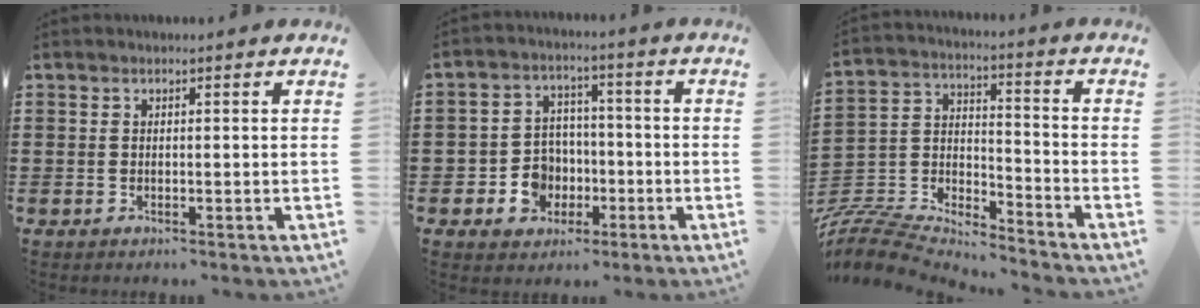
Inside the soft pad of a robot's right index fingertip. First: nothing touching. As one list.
[{"total": 6.8, "force": [-2.1, 6.0, 2.5], "torque": [-0.072, 0.016, -0.036]}, {"total": 7.8, "force": [-7.5, 1.7, 1.3], "torque": [-0.045, -0.001, -0.155]}]